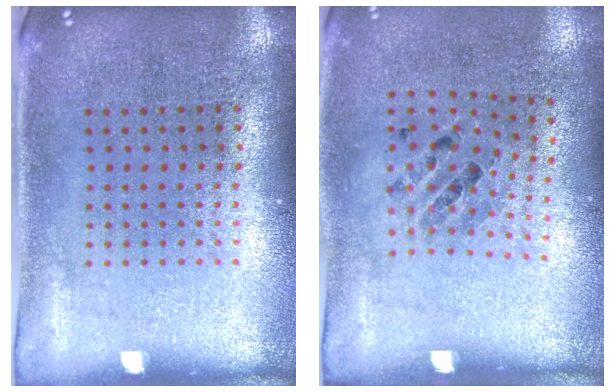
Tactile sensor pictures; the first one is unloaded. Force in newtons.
{"total": 1.0, "press": 0.8, "slide": 0.6}